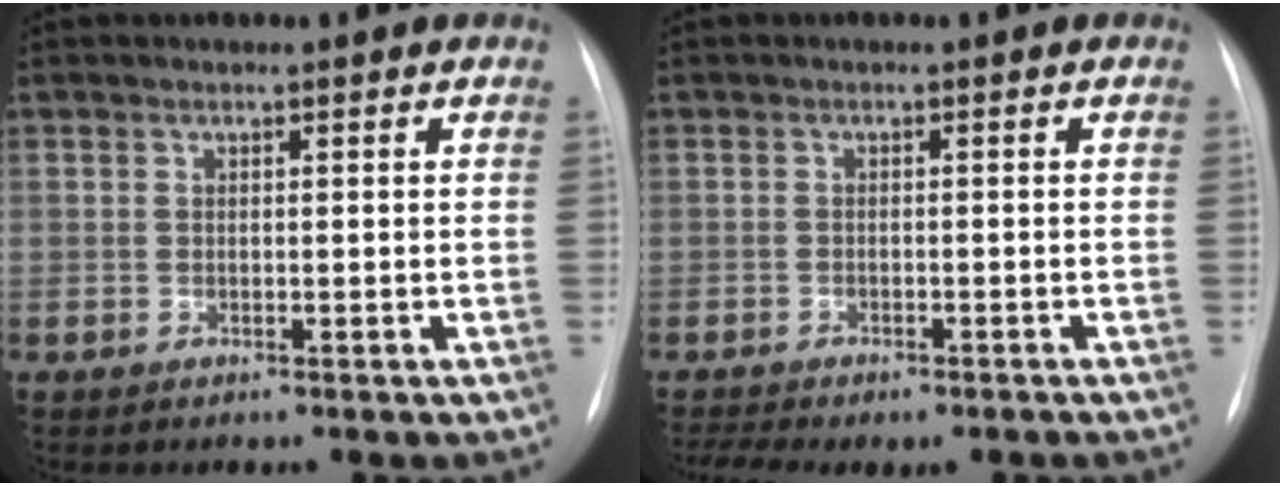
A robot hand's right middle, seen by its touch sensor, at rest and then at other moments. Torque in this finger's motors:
{"motor_torque": [0.93, -0.90, 0.16, 0.07]}